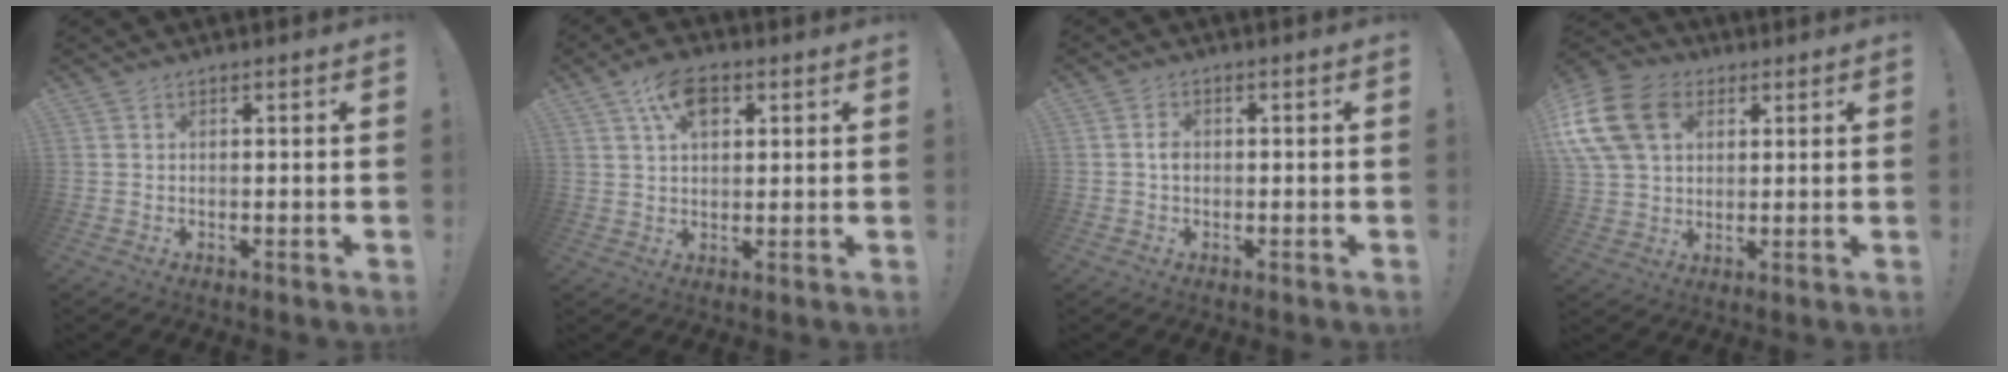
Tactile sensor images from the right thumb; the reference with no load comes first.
{"total": 9.3, "force": [4.0, 5.3, 6.4], "torque": [-0.107, -0.001, 0.076]}
{"total": 2.8, "force": [-0.6, 2.3, 1.5], "torque": [-0.011, 0.002, -0.014]}
{"total": 17.8, "force": [5.5, 13.2, 10.6], "torque": [-0.216, -0.010, 0.106]}